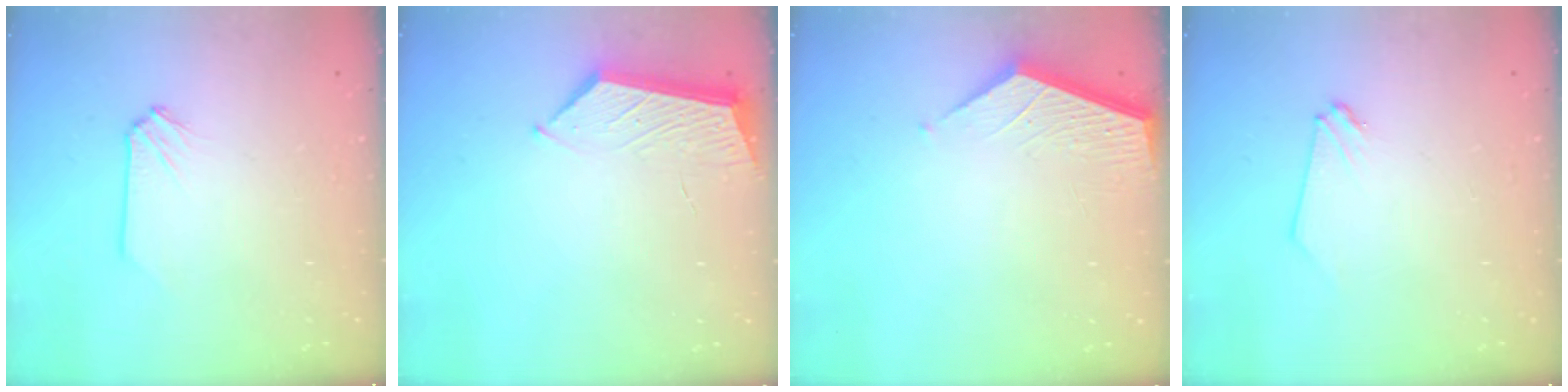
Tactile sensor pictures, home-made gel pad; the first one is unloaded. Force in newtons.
{"total": 5.5, "press": 5.5, "slide": 0.4}
{"total": 3.7, "press": 3.7, "slide": 0.3}
{"total": 0.0}